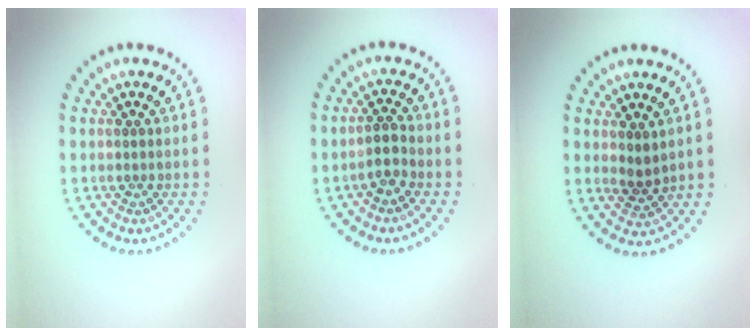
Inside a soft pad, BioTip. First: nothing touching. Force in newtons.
{"total": 1.8, "press": 1.4, "slide": 1.1}
{"total": 1.5, "press": 1.3, "slide": 0.9}